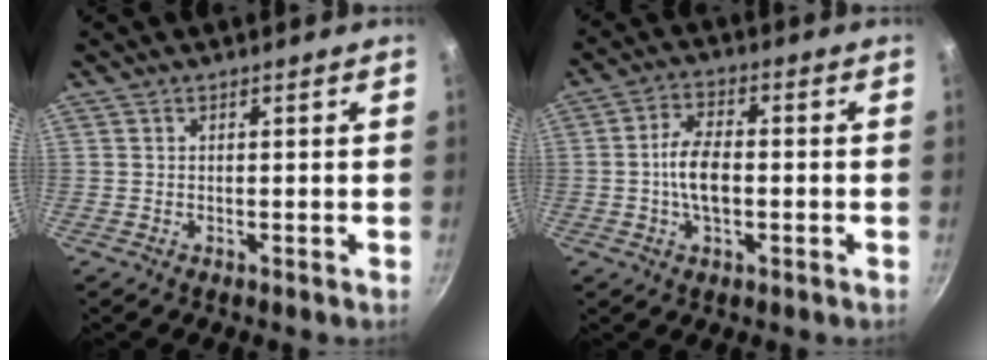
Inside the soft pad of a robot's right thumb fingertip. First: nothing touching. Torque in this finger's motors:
{"motor_torque": [2.24, 2.50, 1.39, -1.38, 0.21]}